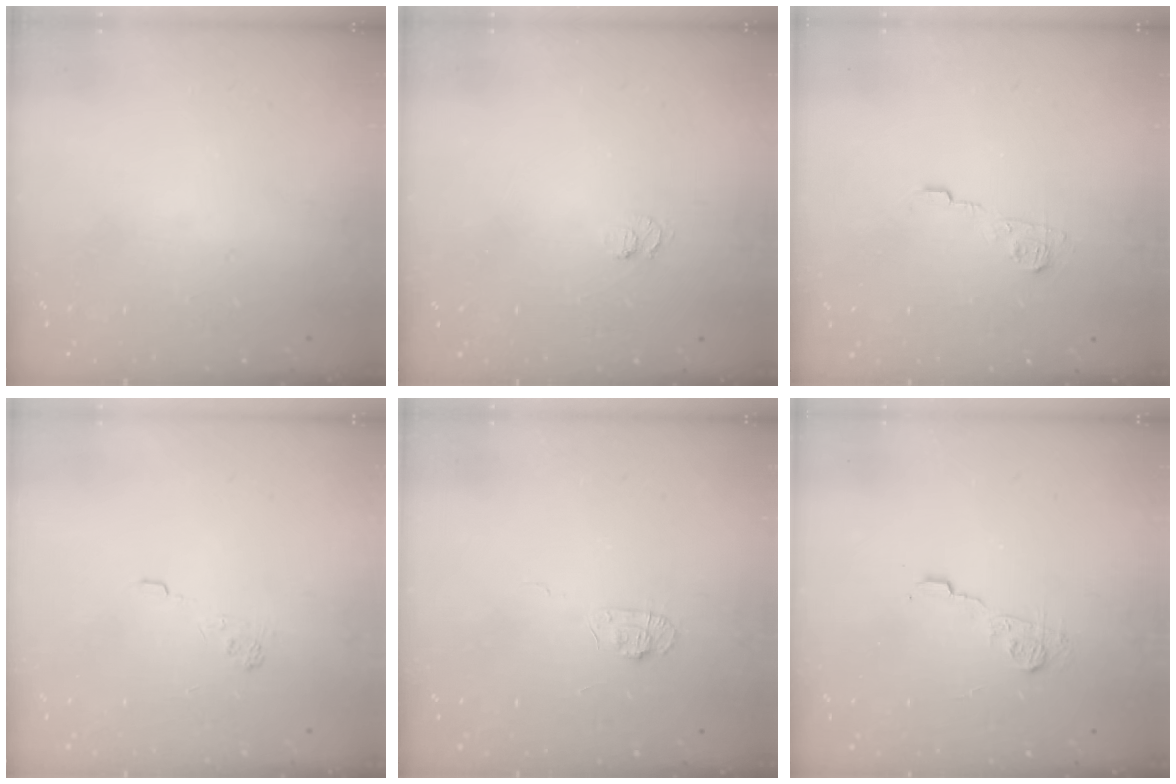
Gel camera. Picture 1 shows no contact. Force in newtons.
{"total": 4.4, "press": 4.4, "slide": 0.5}
{"total": 7.0, "press": 7.0, "slide": 0.6}
{"total": 2.3, "press": 1.8, "slide": 1.3}
{"total": 5.6, "press": 5.6, "slide": 0.7}
{"total": 7.3, "press": 7.2, "slide": 0.4}